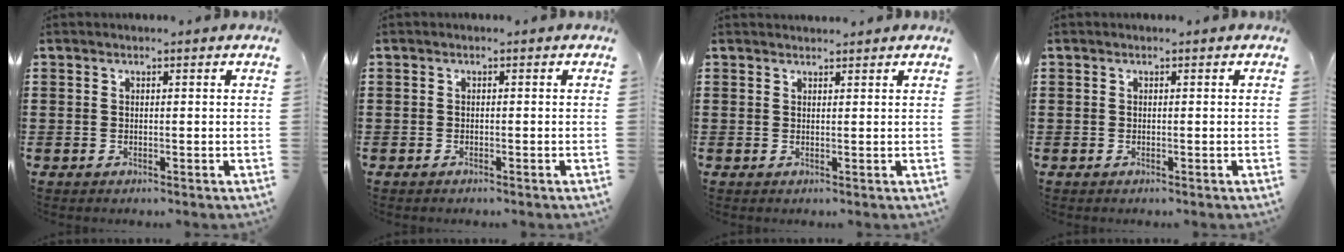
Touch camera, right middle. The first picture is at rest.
{"total": 0.0}
{"total": 1.2, "force": [1.2, 0.0, 0.0], "torque": [-0.002, -0.003, 0.024]}
{"total": 0.0}